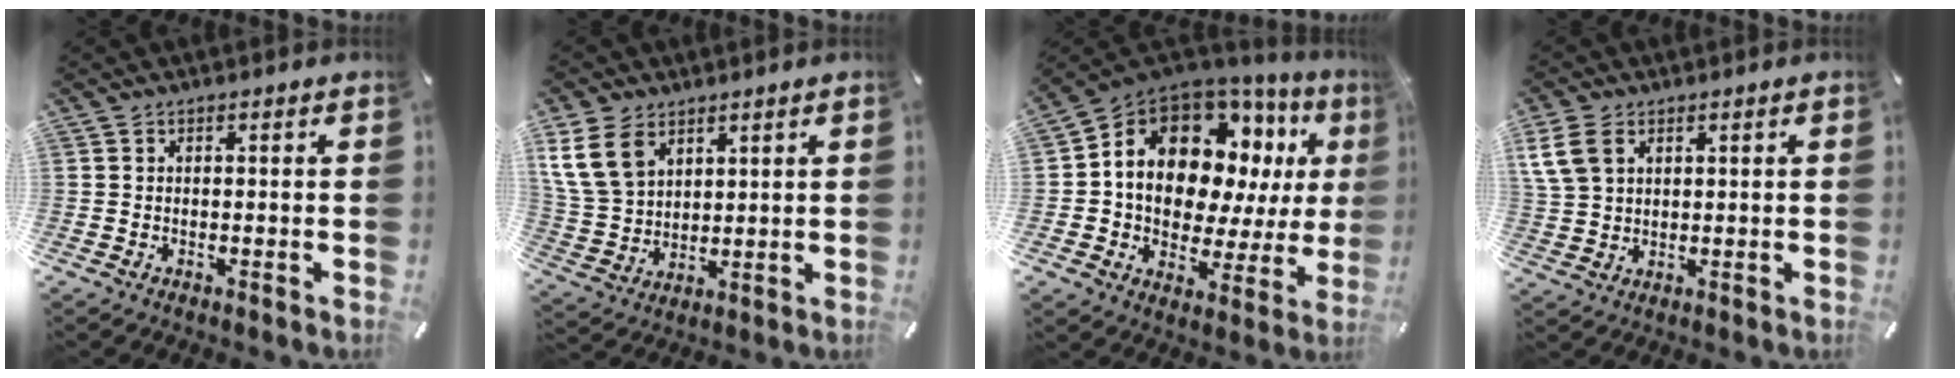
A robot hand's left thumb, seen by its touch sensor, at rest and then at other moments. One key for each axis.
{"total": 10.3, "fx": 5.2, "fy": 7.6, "fz": 4.8, "tx": -0.132, "ty": -0.002, "tz": 0.102}
{"total": 14.9, "fx": 5.8, "fy": 10.3, "fz": 9.1, "tx": -0.172, "ty": -0.053, "tz": 0.098}
{"total": 6.2, "fx": 2.8, "fy": 4.6, "fz": 3.1, "tx": -0.084, "ty": 0.006, "tz": 0.054}